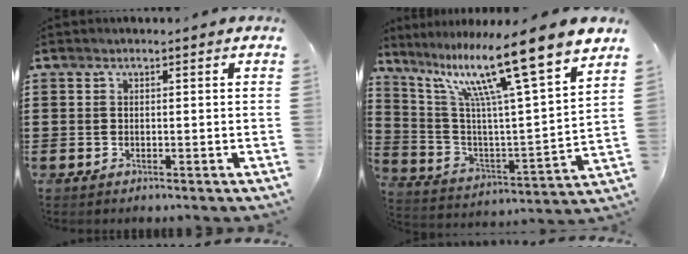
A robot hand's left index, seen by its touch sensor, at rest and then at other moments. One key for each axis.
{"total": 14.9, "fx": 11.2, "fy": 0.0, "fz": 9.8, "tx": -0.206, "ty": -0.078, "tz": 0.176}